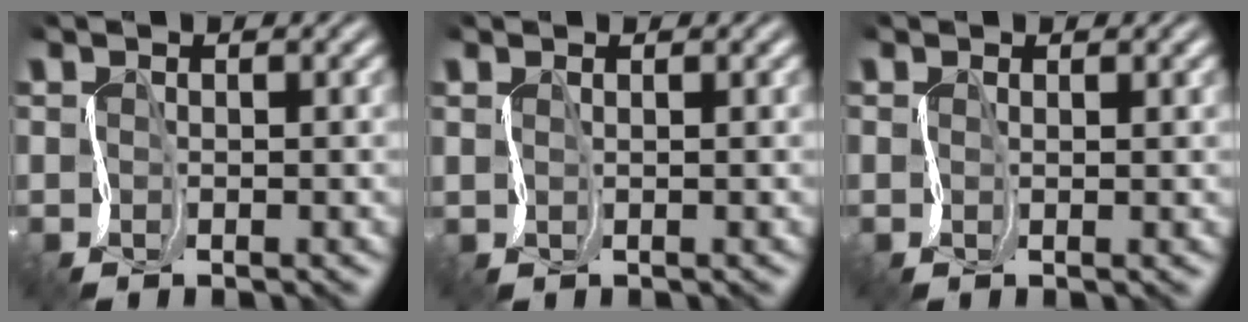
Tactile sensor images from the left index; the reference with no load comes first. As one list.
[{"total": 0.9, "force": [0.9, 0.2, -0.1], "torque": [0.001, 0.003, 0.013]}, {"total": 0.6, "force": [0.6, 0.0, 0.2], "torque": [-0.004, 0.001, 0.009]}]